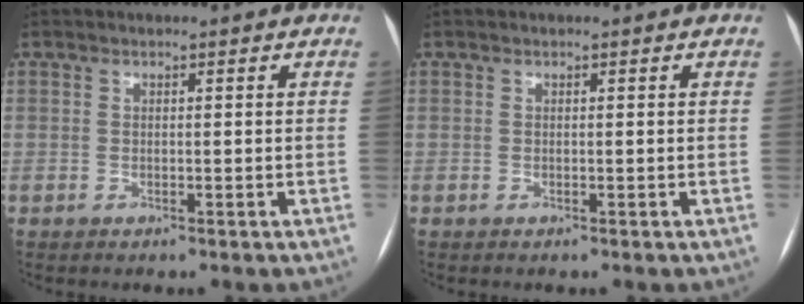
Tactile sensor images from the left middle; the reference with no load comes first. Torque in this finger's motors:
{"motor_torque": [0.00, 0.00, 0.00, 0.00]}